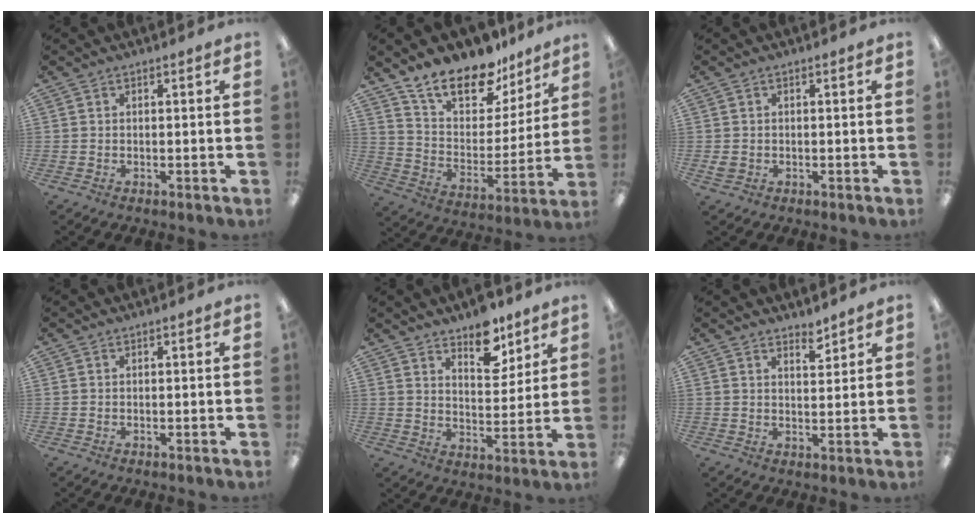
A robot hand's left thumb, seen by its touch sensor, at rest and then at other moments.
{"total": 17.0, "force": [14.0, 7.3, 6.4], "torque": [-0.117, -0.101, 0.249]}
{"total": 1.5, "force": [-0.1, 1.3, 0.8], "torque": [-0.014, 0.005, -0.002]}
{"total": 0.0}
{"total": 9.6, "force": [7.4, 4.4, 4.2], "torque": [-0.043, -0.047, 0.126]}
{"total": 3.5, "force": [3.2, 1.0, 1.0], "torque": [-0.001, -0.026, 0.055]}